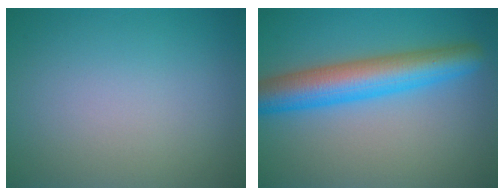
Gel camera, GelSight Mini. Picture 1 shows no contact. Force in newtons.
{"total": 7.0, "press": 7.0, "slide": 0.2}